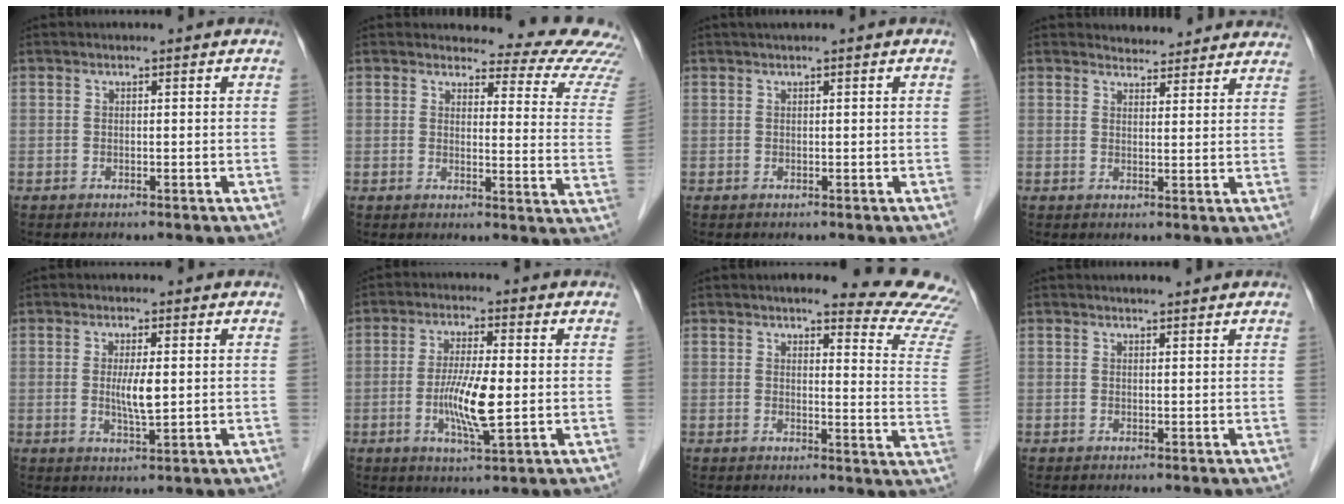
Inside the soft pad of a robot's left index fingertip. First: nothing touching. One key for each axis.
{"total": 14.2, "fx": 13.8, "fy": 2.2, "fz": 2.4, "tx": 0.008, "ty": -0.093, "tz": 0.117}
{"total": 1.5, "fx": 1.0, "fy": 0.0, "fz": 1.1, "tx": -0.008, "ty": 0.017, "tz": 0.017}
{"total": 8.5, "fx": 8.1, "fy": 2.3, "fz": 0.7, "tx": 0.020, "ty": 0.006, "tz": 0.078}
{"total": 3.9, "fx": 0.2, "fy": 0.7, "fz": 3.8, "tx": -0.067, "ty": -0.010, "tz": 0.004}
{"total": 7.7, "fx": -1.0, "fy": 1.0, "fz": 7.5, "tx": -0.144, "ty": -0.014, "tz": -0.021}
{"total": 15.1, "fx": 14.2, "fy": 1.2, "fz": 4.8, "tx": -0.031, "ty": -0.089, "tz": 0.132}
{"total": 2.4, "fx": 2.1, "fy": 0.3, "fz": 1.0, "tx": -0.009, "ty": 0.010, "tz": 0.032}